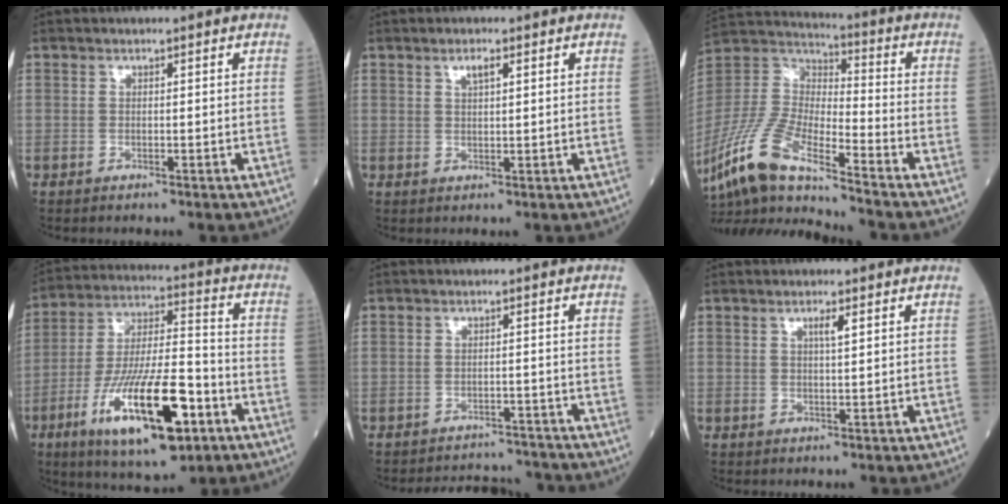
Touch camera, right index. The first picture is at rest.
{"total": 2.0, "force": [1.1, 0.4, 1.6], "torque": [-0.030, 0.001, 0.019]}
{"total": 17.9, "force": [-12.6, 2.8, 12.4], "torque": [-0.278, -0.023, -0.239]}
{"total": 19.7, "force": [-8.5, 4.9, 17.1], "torque": [-0.332, -0.020, -0.138]}
{"total": 7.1, "force": [-7.0, 1.3, -0.1], "torque": [0.003, 0.008, -0.092]}
{"total": 1.8, "force": [0.8, 0.1, 1.6], "torque": [-0.029, -0.002, 0.013]}